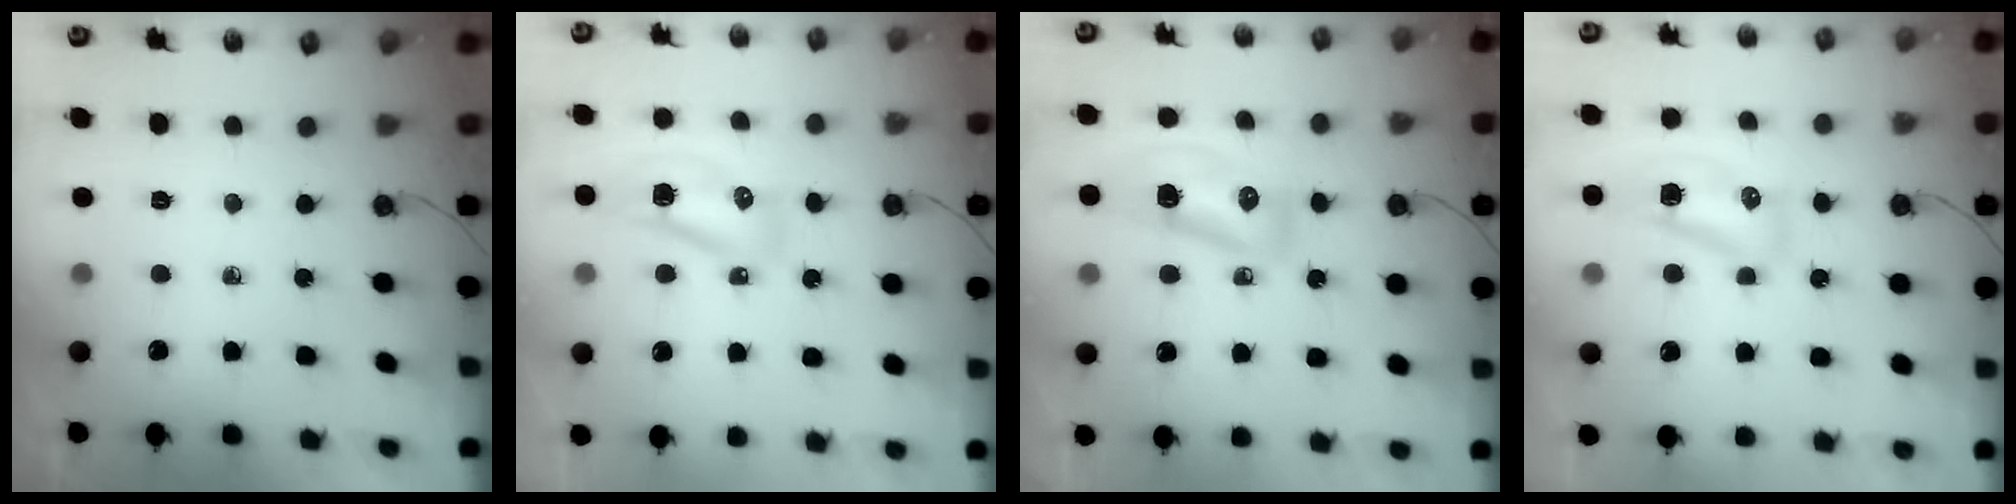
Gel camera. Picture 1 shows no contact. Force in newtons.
{"total": 8.4, "press": 8.2, "slide": 1.8}
{"total": 11.6, "press": 11.5, "slide": 1.4}
{"total": 9.0, "press": 8.9, "slide": 1.8}